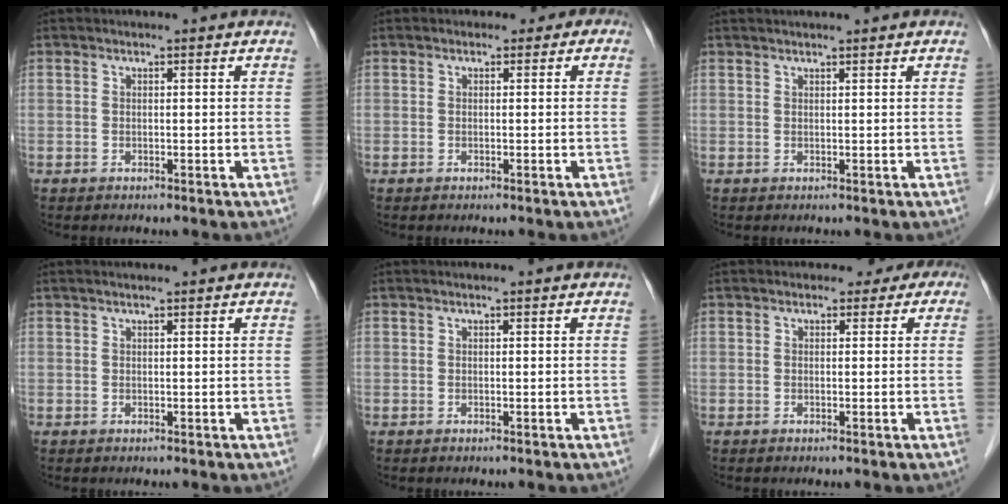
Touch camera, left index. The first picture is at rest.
{"total": 1.1, "force": [-0.2, 1.1, 0.2], "torque": [0.008, 0.006, -0.013]}
{"total": 3.2, "force": [2.8, 0.1, 1.5], "torque": [-0.014, 0.030, 0.040]}
{"total": 0.8, "force": [0.6, 0.0, 0.4], "torque": [-0.009, 0.010, 0.013]}
{"total": 0.0}
{"total": 2.4, "force": [0.9, 2.1, 0.5], "torque": [0.005, 0.010, -0.004]}